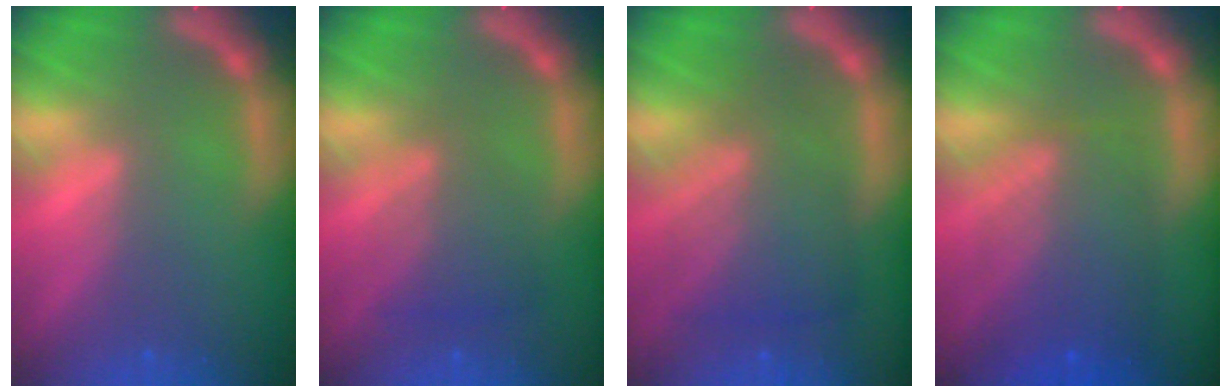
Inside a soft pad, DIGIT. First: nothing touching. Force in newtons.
{"total": 4.0}
{"total": 7.1}
{"total": 7.1}